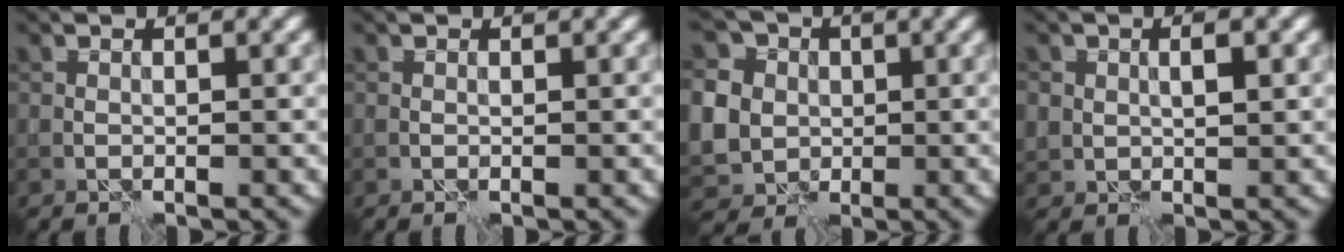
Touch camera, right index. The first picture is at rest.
{"total": 0.0}
{"total": 10.3, "force": [1.1, 9.1, 4.5], "torque": [-0.118, 0.011, -0.003]}
{"total": 2.5, "force": [0.6, 1.6, 1.8], "torque": [-0.035, 0.001, 0.012]}